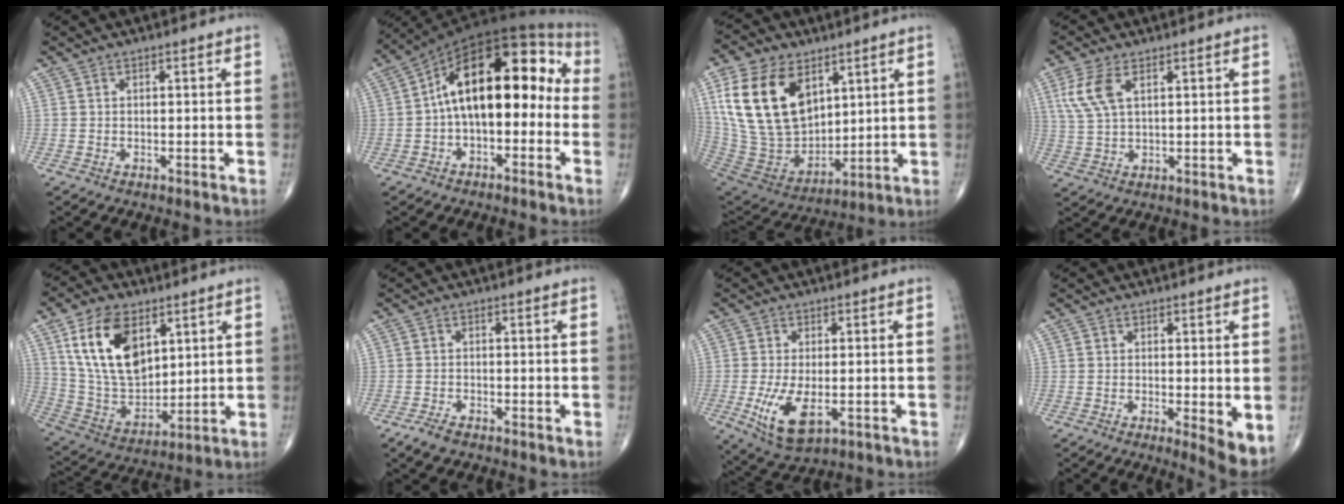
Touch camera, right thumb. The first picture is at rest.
{"total": 18.8, "force": [-0.3, 10.2, 15.8], "torque": [-0.221, 0.055, -0.016]}
{"total": 21.4, "force": [8.3, 13.5, 14.4], "torque": [-0.260, -0.035, 0.171]}
{"total": 6.6, "force": [2.5, 3.0, 5.2], "torque": [-0.128, 0.002, 0.056]}
{"total": 17.3, "force": [7.1, 10.4, 11.9], "torque": [-0.192, -0.030, 0.148]}
{"total": 2.7, "force": [-2.0, 1.0, 1.4], "torque": [-0.033, 0.001, -0.040]}
{"total": 8.7, "force": [-2.3, 4.2, 7.3], "torque": [-0.142, -0.015, -0.031]}
{"total": 4.6, "force": [-0.5, 1.1, 4.4], "torque": [-0.067, -0.015, -0.013]}